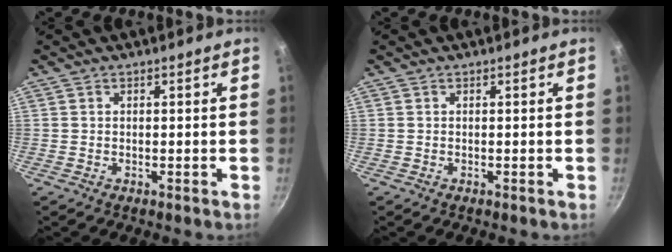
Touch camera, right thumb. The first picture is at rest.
{"total": 0.0}